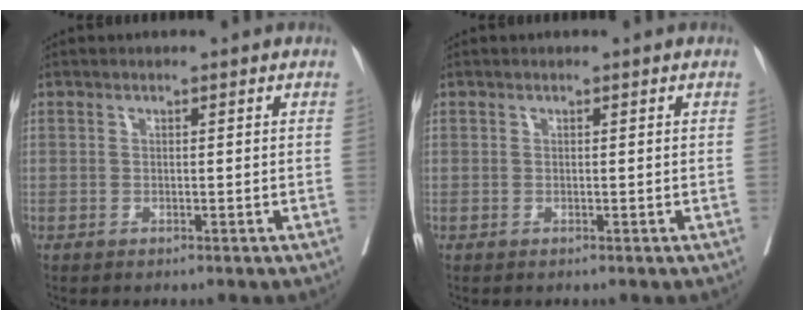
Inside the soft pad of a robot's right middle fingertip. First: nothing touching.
{"total": 0.0}